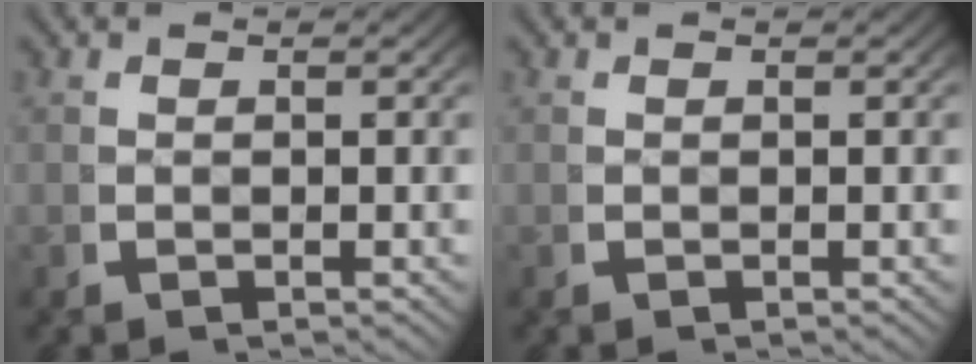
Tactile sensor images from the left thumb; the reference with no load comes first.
{"total": 0.0}